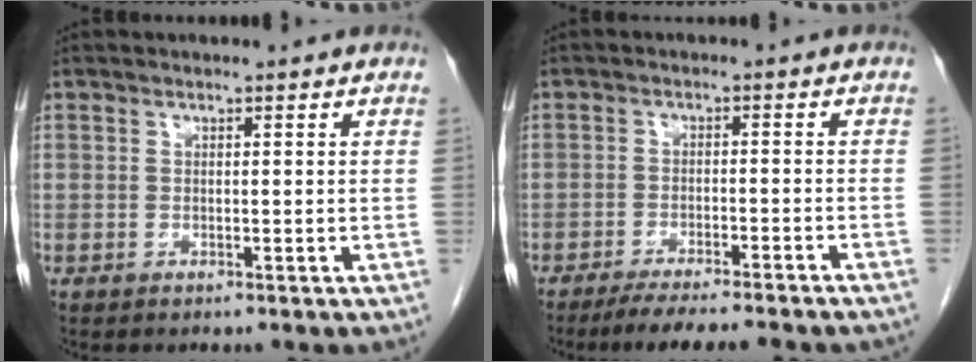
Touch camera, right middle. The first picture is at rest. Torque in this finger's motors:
{"motor_torque": [1.14, -1.00, 0.22, 0.10]}